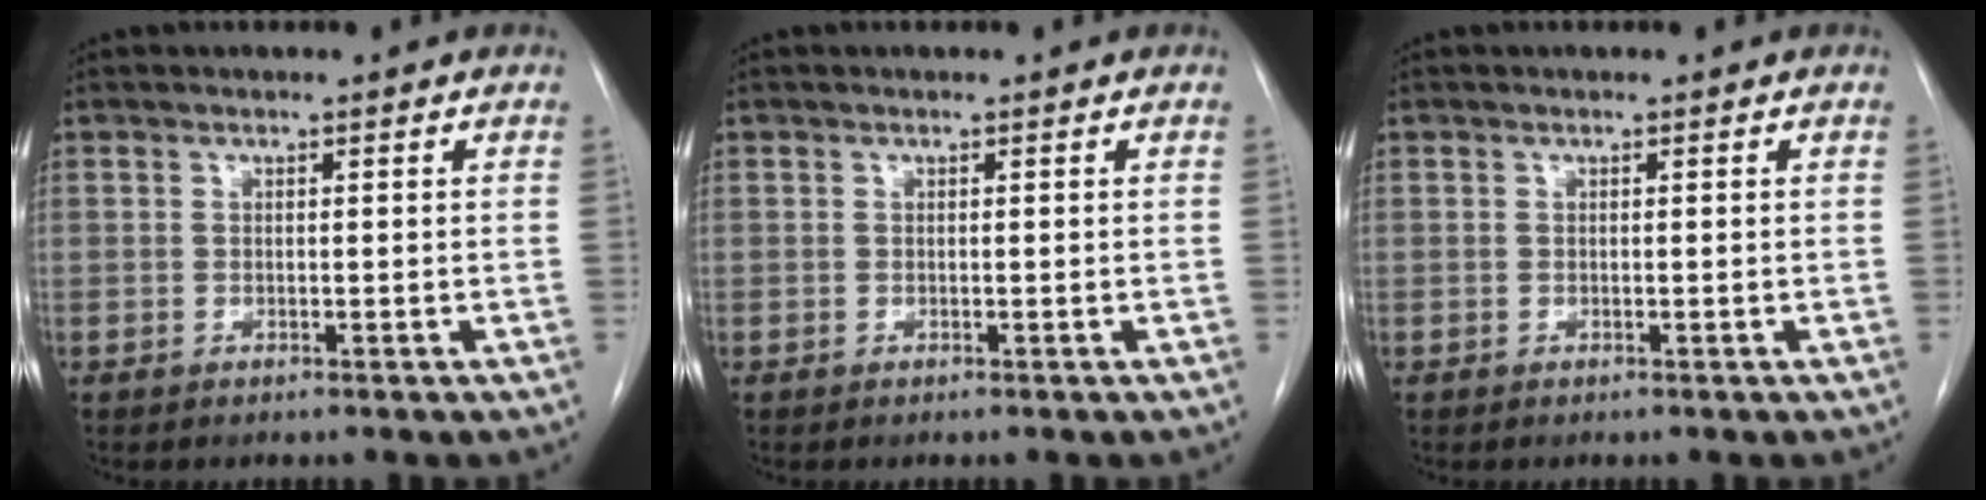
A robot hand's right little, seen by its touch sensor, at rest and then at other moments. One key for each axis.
{"total": 0.0}
{"total": 0.0}